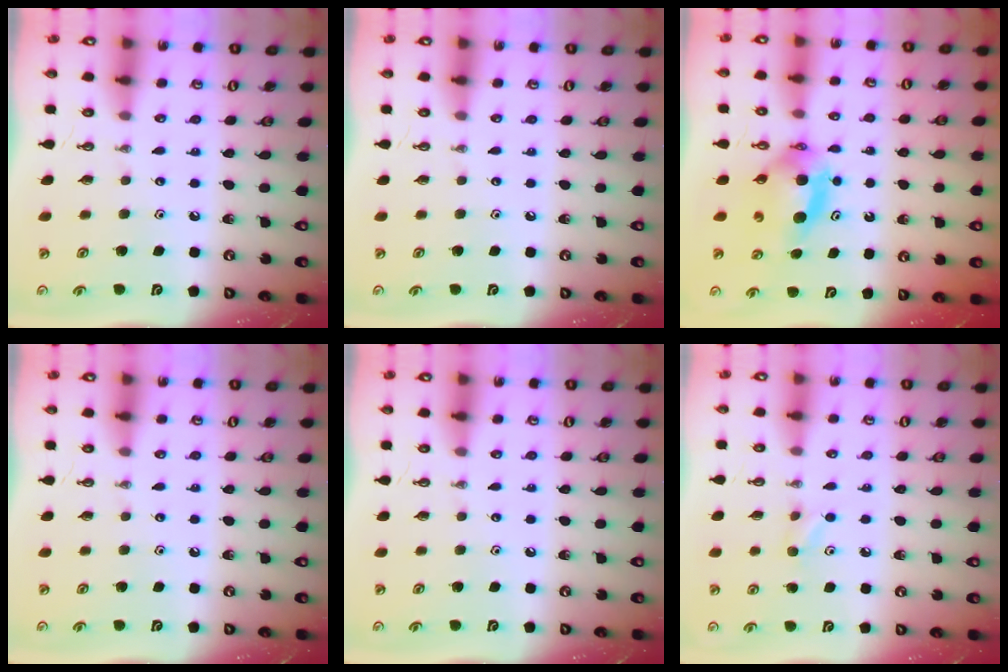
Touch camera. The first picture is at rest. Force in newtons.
{"total": 0.0}
{"total": 5.5, "press": 5.1, "slide": 1.9}
{"total": 0.0}
{"total": 0.0}
{"total": 4.5, "press": 4.4, "slide": 0.6}